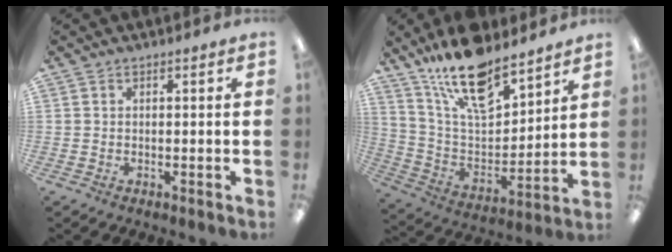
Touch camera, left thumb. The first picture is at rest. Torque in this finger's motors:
{"motor_torque": [2.36, 1.13, 1.37, -1.39, 0.14]}